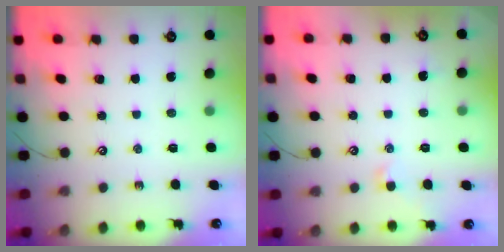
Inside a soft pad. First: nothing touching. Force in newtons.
{"total": 1.1, "press": 1.1, "slide": 0.4}